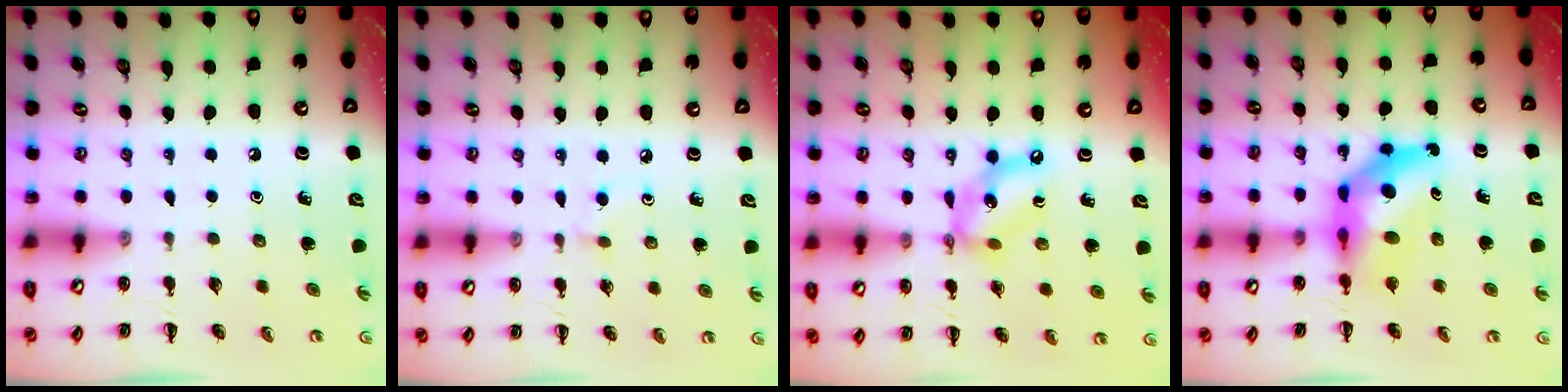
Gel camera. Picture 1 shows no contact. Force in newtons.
{"total": 3.6, "press": 3.3, "slide": 1.6}
{"total": 10.5, "press": 10.2, "slide": 2.6}
{"total": 9.7, "press": 9.1, "slide": 3.3}